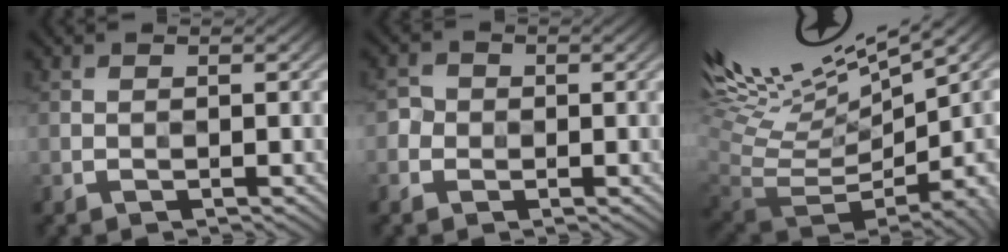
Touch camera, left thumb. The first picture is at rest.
{"total": 2.1, "force": [-0.8, 2.0, 0.3], "torque": [-0.014, -0.003, -0.017]}
{"total": 13.5, "force": [7.3, 3.0, 11.0], "torque": [-0.185, 0.044, 0.146]}